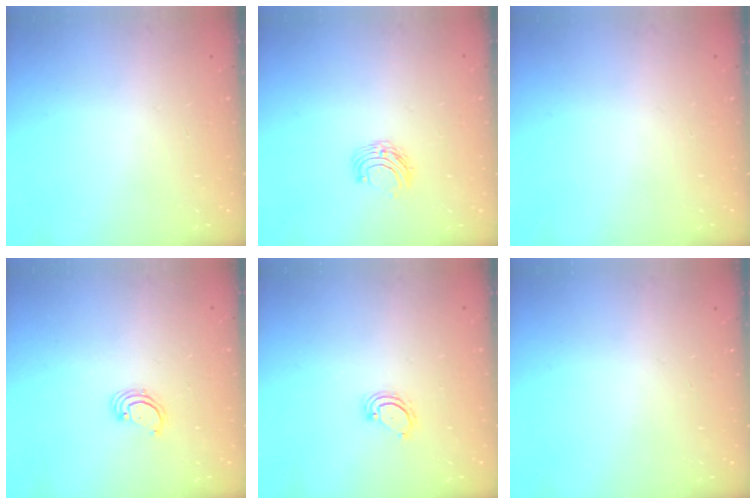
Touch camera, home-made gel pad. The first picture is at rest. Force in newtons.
{"total": 6.0, "press": 5.9, "slide": 0.6}
{"total": 0.0}
{"total": 2.8, "press": 2.8, "slide": 0.2}
{"total": 3.2, "press": 3.2, "slide": 0.3}
{"total": 0.0}